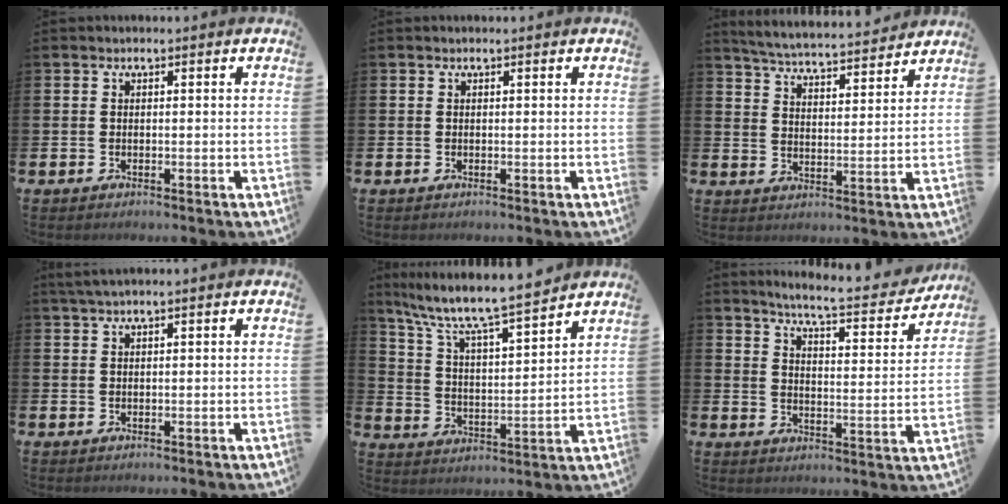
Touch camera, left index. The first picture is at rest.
{"total": 0.0}
{"total": 5.4, "force": [5.3, 0.3, 0.9], "torque": [-0.042, -0.039, 0.090]}
{"total": 1.6, "force": [1.3, 0.0, 1.0], "torque": [-0.025, 0.004, 0.024]}
{"total": 8.5, "force": [7.8, 0.6, 3.2], "torque": [-0.100, -0.059, 0.132]}
{"total": 6.2, "force": [5.9, 0.1, 2.1], "torque": [-0.059, -0.043, 0.095]}